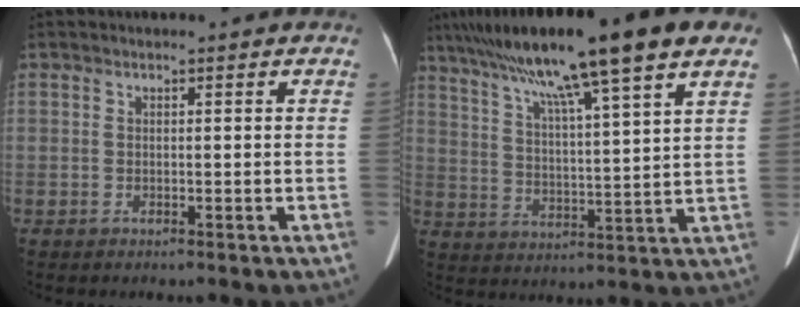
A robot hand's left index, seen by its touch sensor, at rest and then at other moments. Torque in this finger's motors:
{"motor_torque": [0.72, -1.42, 0.44, 0.17]}